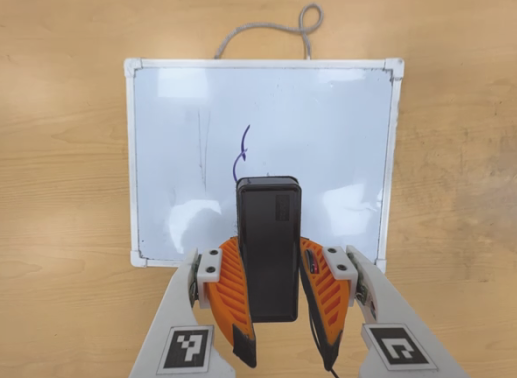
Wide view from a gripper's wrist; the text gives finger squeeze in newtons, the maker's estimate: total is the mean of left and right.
{"total": 7.7, "left": 6.1, "right": 9.2}